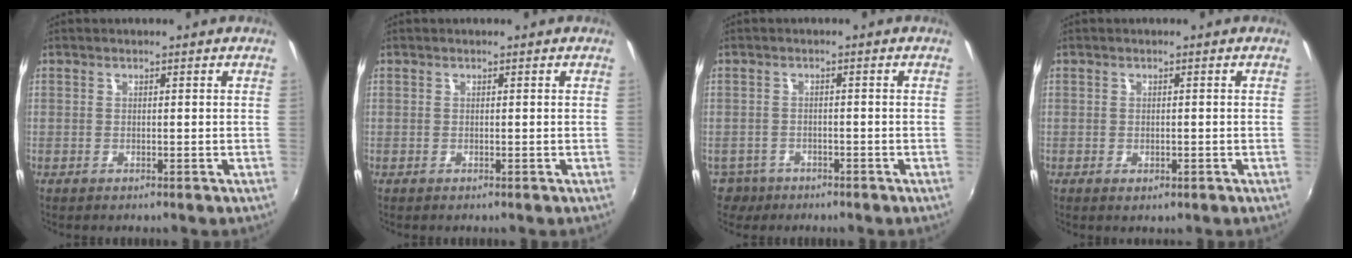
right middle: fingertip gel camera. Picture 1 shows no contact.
{"total": 0.0}
{"total": 4.1, "force": [-2.7, 3.1, 0.7], "torque": [-0.029, -0.001, -0.043]}
{"total": 1.3, "force": [-0.6, 0.9, 0.9], "torque": [-0.013, -0.004, -0.008]}